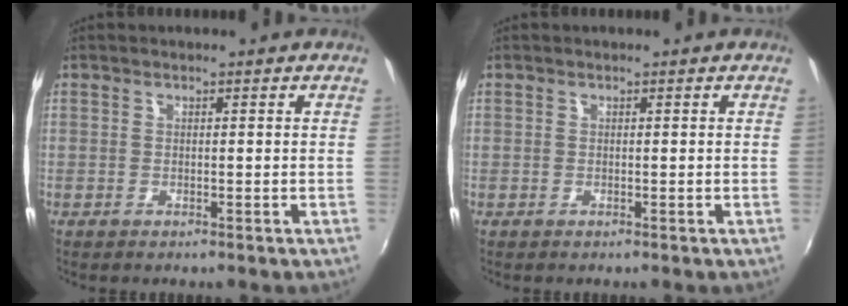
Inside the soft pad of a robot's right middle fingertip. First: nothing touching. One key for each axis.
{"total": 0.0}